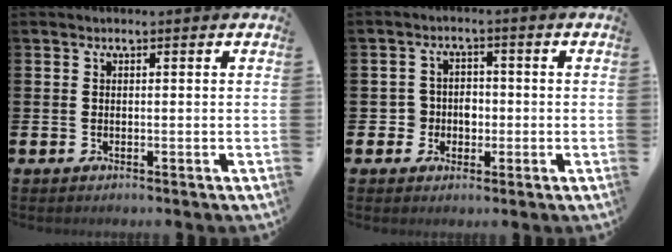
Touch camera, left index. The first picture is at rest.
{"total": 3.3, "force": [-0.8, 3.1, 0.7], "torque": [-0.020, 0.003, -0.024]}